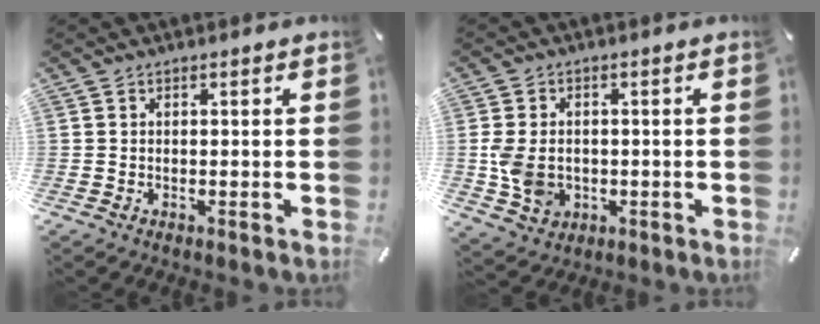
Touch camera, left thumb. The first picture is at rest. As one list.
[{"total": 7.3, "force": [-0.8, 5.8, 4.3], "torque": [-0.086, 0.002, -0.014]}]